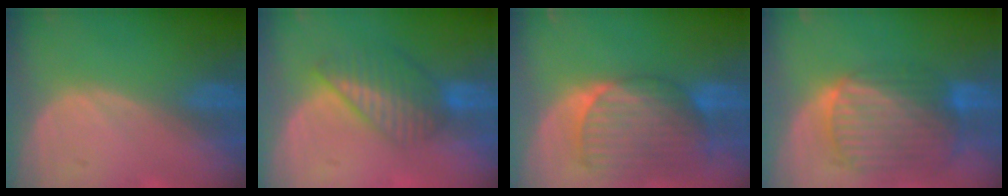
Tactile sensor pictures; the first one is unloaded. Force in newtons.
{"total": 6.8, "press": 5.9, "slide": 3.4}
{"total": 9.9, "press": 8.5, "slide": 5.0}
{"total": 10.3, "press": 8.7, "slide": 5.5}